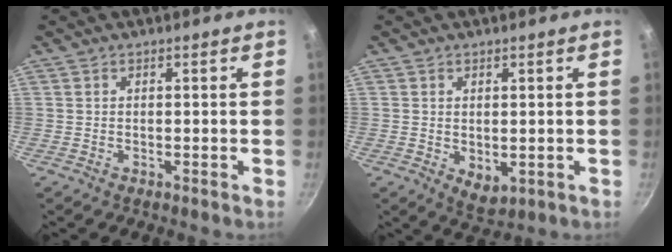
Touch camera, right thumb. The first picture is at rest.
{"total": 4.1, "force": [0.1, 2.7, 3.1], "torque": [-0.039, -0.016, 0.007]}